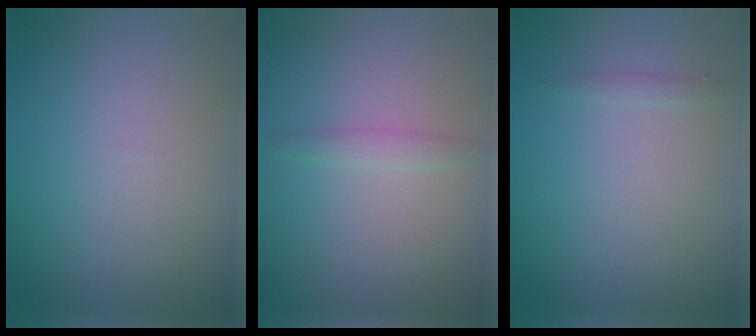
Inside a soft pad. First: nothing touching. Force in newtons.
{"total": 1.2, "press": 1.2, "slide": 0.1}
{"total": 0.6, "press": 0.6, "slide": 0.0}